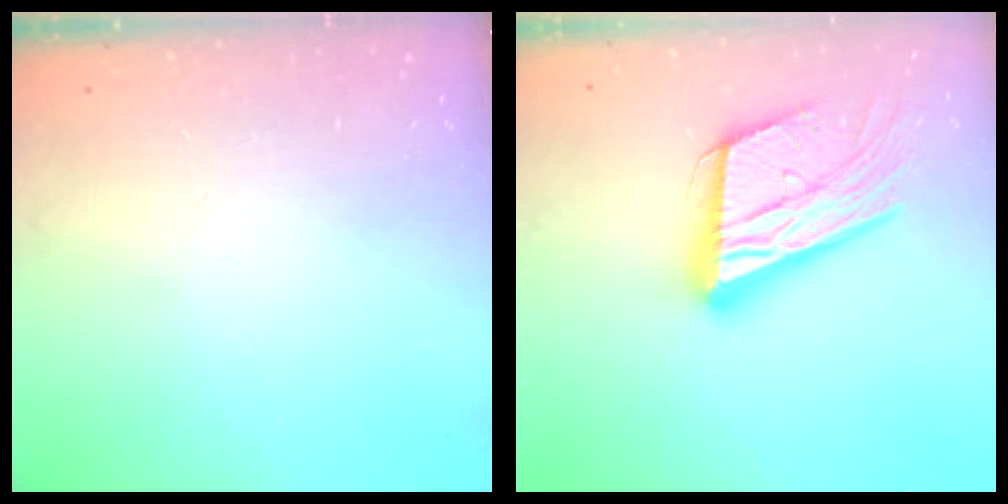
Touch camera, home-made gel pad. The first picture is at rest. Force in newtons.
{"total": 22.7, "press": 22.3, "slide": 4.0}